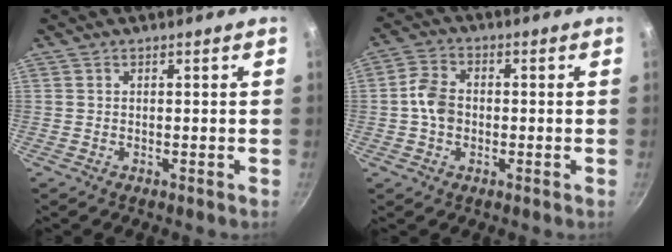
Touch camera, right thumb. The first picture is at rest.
{"total": 6.0, "force": [-0.6, 4.6, 3.9], "torque": [-0.062, 0.018, -0.021]}